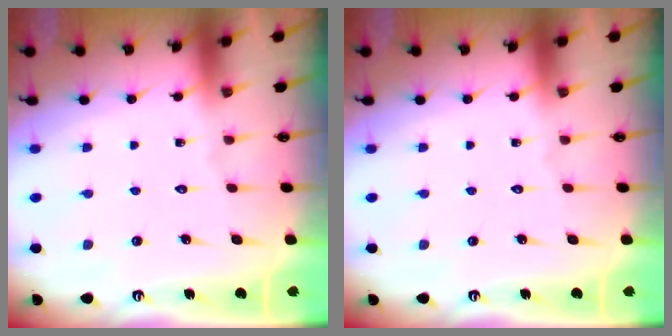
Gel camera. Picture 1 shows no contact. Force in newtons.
{"total": 0.0}